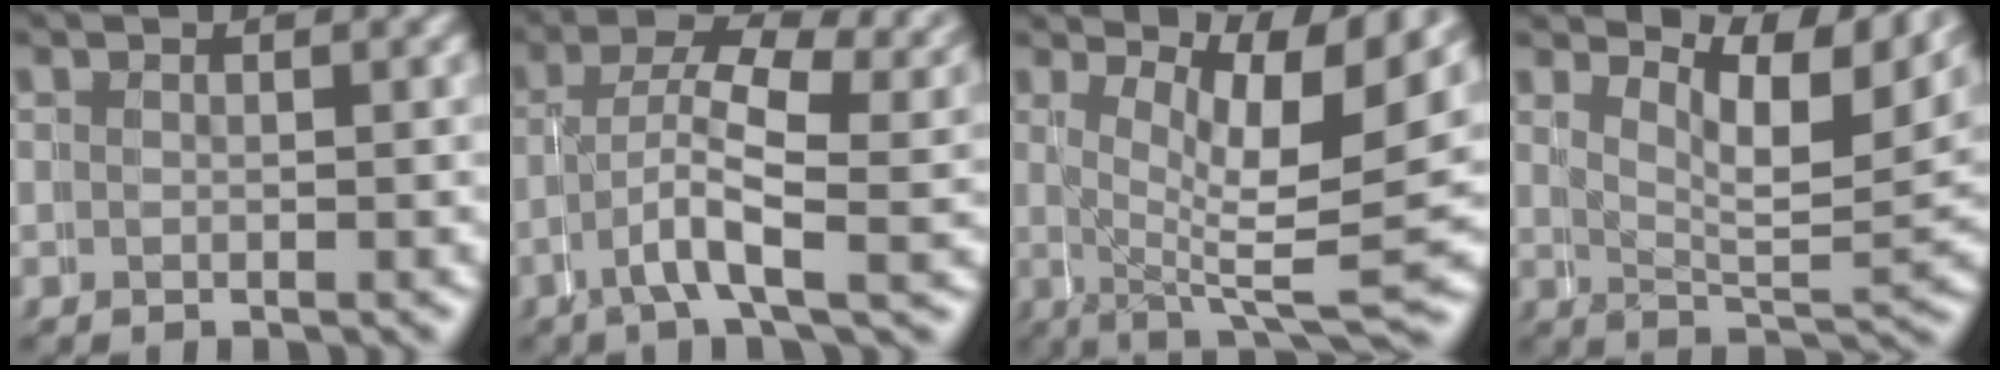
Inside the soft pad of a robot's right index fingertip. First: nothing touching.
{"total": 5.5, "force": [1.2, 2.6, 4.7], "torque": [-0.093, -0.004, 0.002]}
{"total": 9.6, "force": [1.4, 3.3, 8.9], "torque": [-0.123, -0.020, 0.019]}
{"total": 7.1, "force": [4.5, 2.4, 4.9], "torque": [-0.073, -0.005, 0.060]}